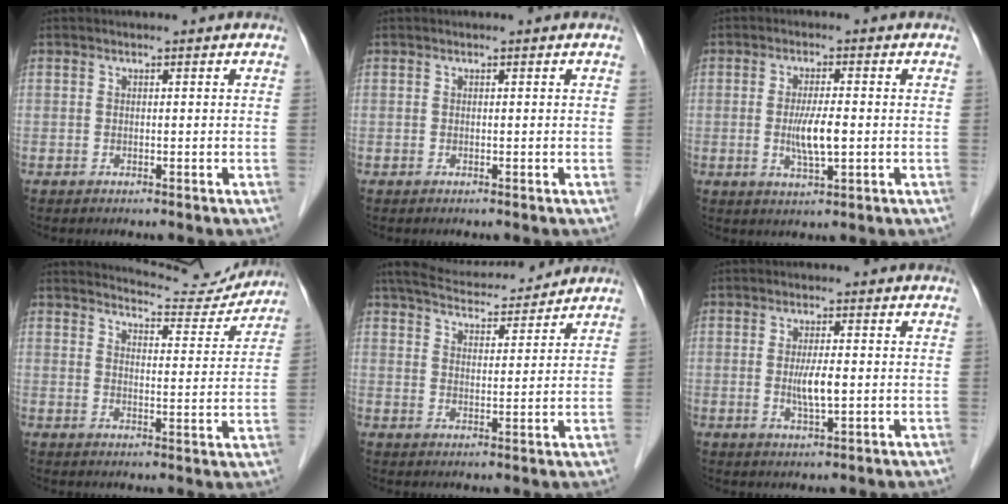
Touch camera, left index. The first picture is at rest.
{"total": 0.0}
{"total": 5.1, "force": [-1.4, 0.6, 4.9], "torque": [-0.099, -0.015, -0.024]}
{"total": 9.0, "force": [9.0, 0.9, 0.1], "torque": [0.002, -0.018, 0.107]}
{"total": 11.9, "force": [11.0, 1.9, 4.1], "torque": [-0.069, 0.018, 0.167]}
{"total": 3.9, "force": [-1.1, 0.4, 3.7], "torque": [-0.072, -0.012, -0.017]}